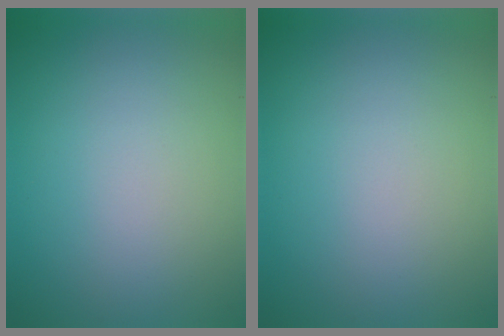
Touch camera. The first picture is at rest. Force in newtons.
{"total": 0.0}